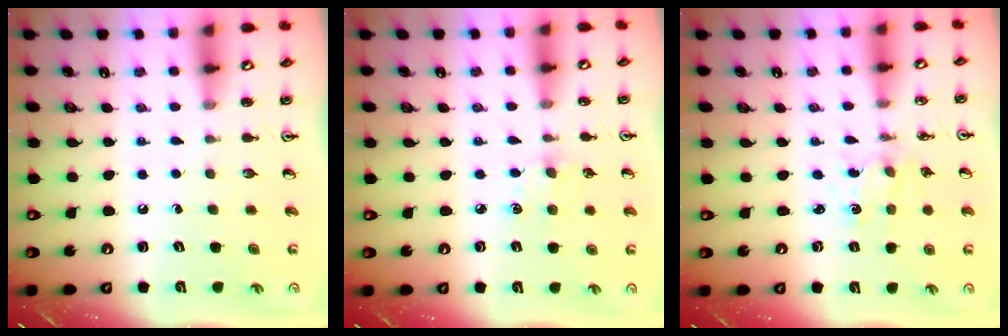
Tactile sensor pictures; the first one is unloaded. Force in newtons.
{"total": 4.9, "press": 4.9, "slide": 0.7}
{"total": 1.2, "press": 1.1, "slide": 0.3}